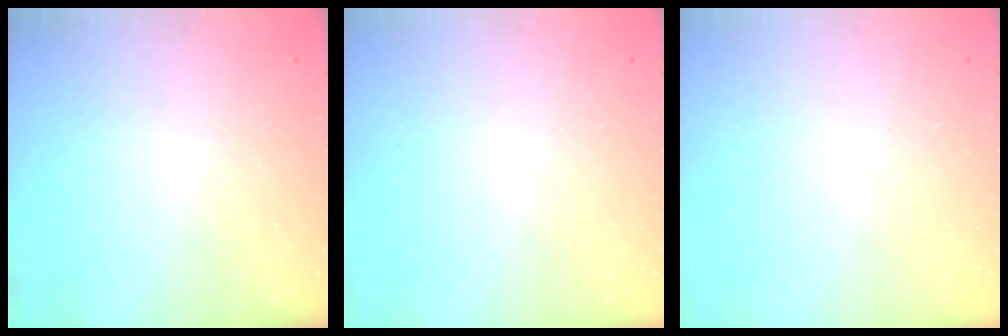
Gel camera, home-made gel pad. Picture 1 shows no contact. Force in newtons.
{"total": 0.0}
{"total": 0.0}